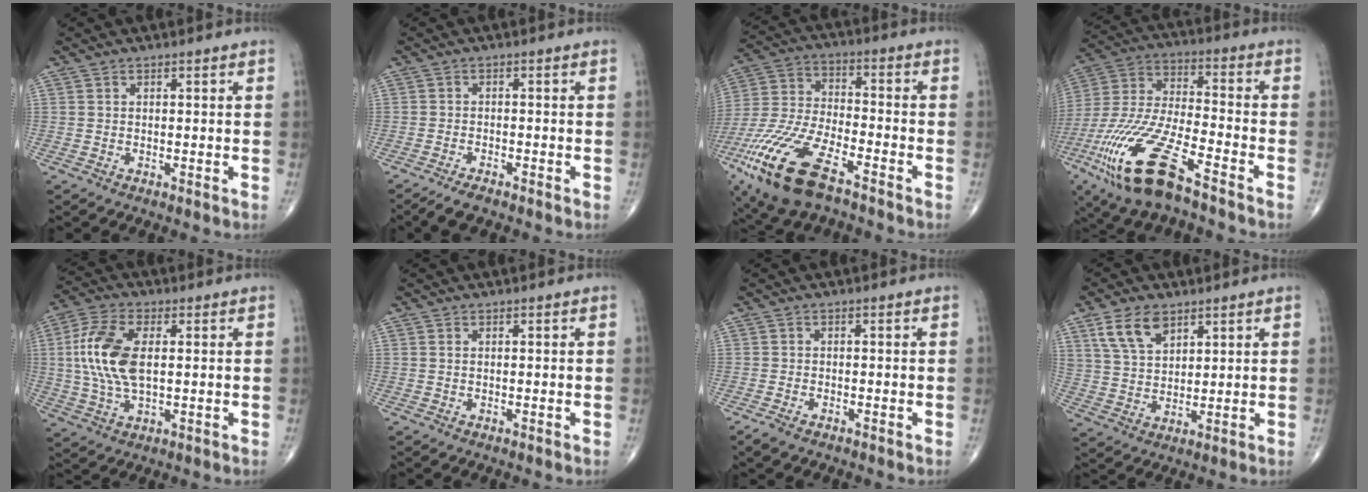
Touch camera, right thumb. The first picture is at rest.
{"total": 3.3, "force": [-2.7, 0.8, 1.7], "torque": [-0.038, 0.005, -0.049]}
{"total": 19.9, "force": [-11.2, 7.6, 14.6], "torque": [-0.330, 0.020, -0.215]}
{"total": 21.3, "force": [-12.1, 6.0, 16.5], "torque": [-0.387, 0.019, -0.230]}
{"total": 12.7, "force": [1.4, 6.4, 10.9], "torque": [-0.238, 0.005, 0.027]}
{"total": 0.0}
{"total": 2.1, "force": [-1.5, 0.9, 1.2], "torque": [-0.032, -0.002, -0.027]}
{"total": 8.2, "force": [4.7, 4.7, 4.8], "torque": [-0.078, -0.018, 0.097]}